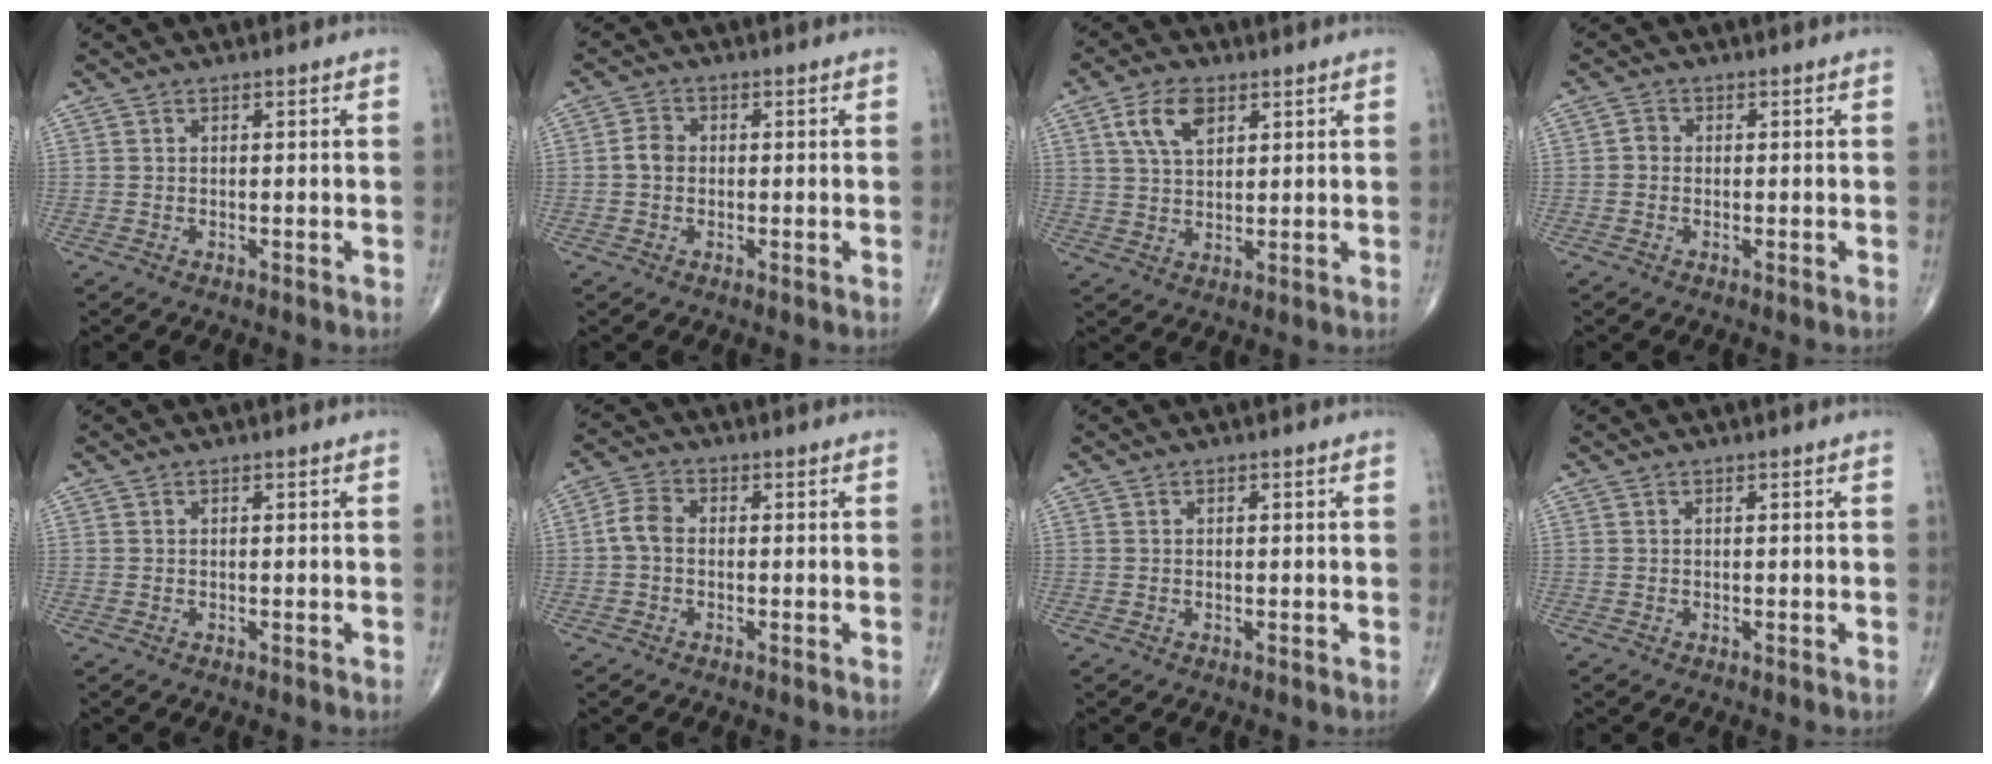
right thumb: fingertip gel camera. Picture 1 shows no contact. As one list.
[{"total": 2.8, "force": [-0.2, 2.3, 1.6], "torque": [-0.024, 0.009, -0.011]}, {"total": 7.3, "force": [3.2, 4.0, 5.2], "torque": [-0.088, -0.008, 0.061]}, {"total": 1.4, "force": [-0.3, 1.2, 0.7], "torque": [-0.003, 0.004, -0.009]}, {"total": 0.0}, {"total": 4.1, "force": [-0.4, 2.9, 2.9], "torque": [-0.056, 0.013, -0.017]}, {"total": 0.7, "force": [0.2, 0.3, 0.6], "torque": [-0.012, 0.001, 0.004]}, {"total": 0.0}]